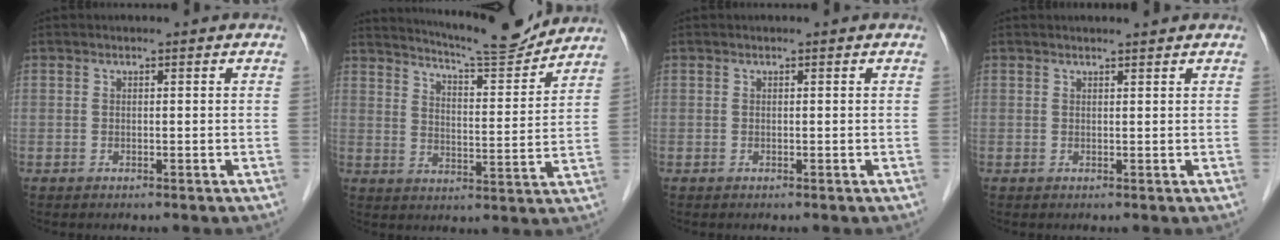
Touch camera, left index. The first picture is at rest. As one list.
[{"total": 12.7, "force": [12.1, 0.2, 3.8], "torque": [-0.065, -0.014, 0.172]}, {"total": 0.0}, {"total": 1.1, "force": [1.0, -0.1, 0.4], "torque": [-0.007, 0.000, 0.016]}]